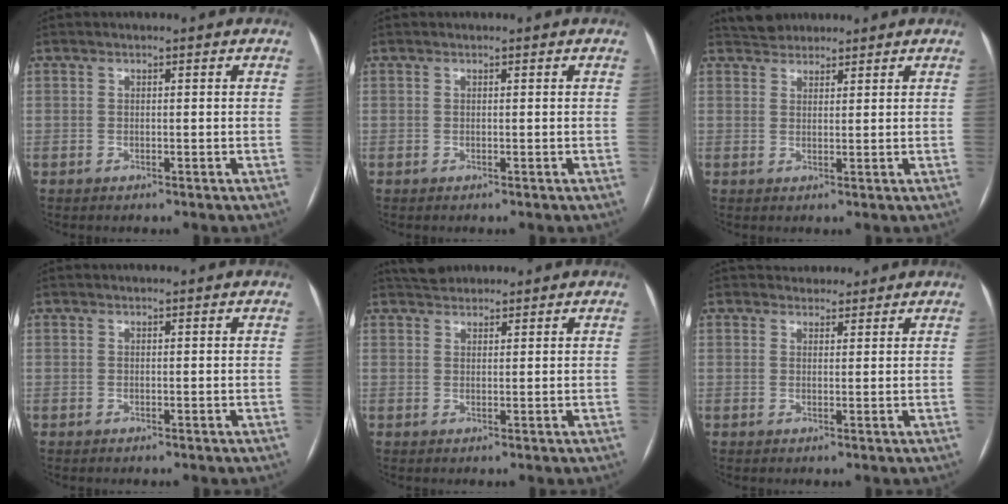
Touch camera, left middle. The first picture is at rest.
{"total": 0.0}
{"total": 3.3, "force": [3.1, 1.3, 0.1], "torque": [-0.005, 0.020, 0.053]}
{"total": 0.9, "force": [0.9, 0.1, 0.2], "torque": [-0.008, 0.007, 0.012]}
{"total": 3.3, "force": [3.1, 1.2, 0.5], "torque": [-0.009, 0.023, 0.052]}
{"total": 3.7, "force": [3.4, 1.6, 0.1], "torque": [0.006, 0.011, 0.045]}